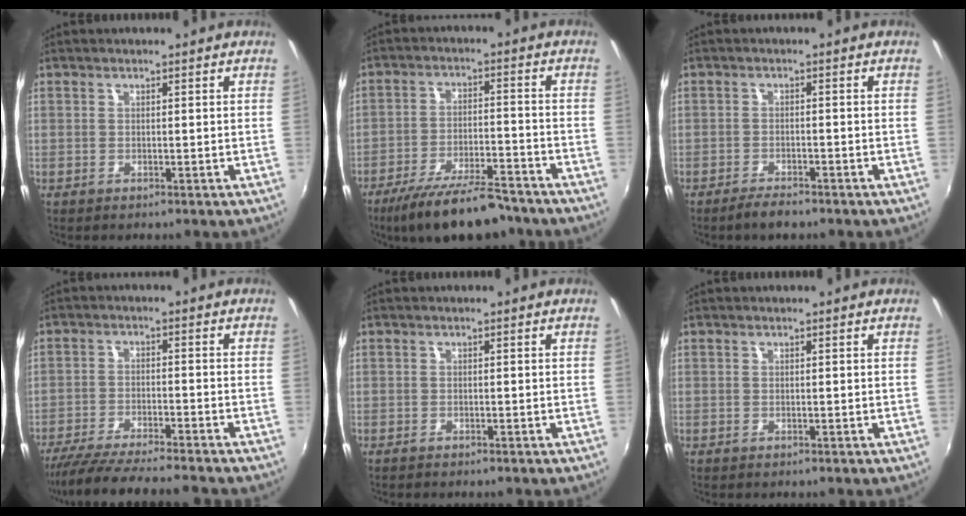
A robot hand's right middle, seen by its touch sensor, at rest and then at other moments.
{"total": 14.4, "force": [-11.8, 3.4, 7.6], "torque": [-0.156, -0.019, -0.189]}
{"total": 3.3, "force": [-2.8, 0.8, 1.6], "torque": [-0.044, -0.006, -0.054]}
{"total": 13.8, "force": [-12.4, 0.0, 6.1], "torque": [-0.133, -0.020, -0.205]}
{"total": 0.6, "force": [-0.6, 0.0, 0.2], "torque": [-0.006, -0.001, -0.011]}
{"total": 0.0}